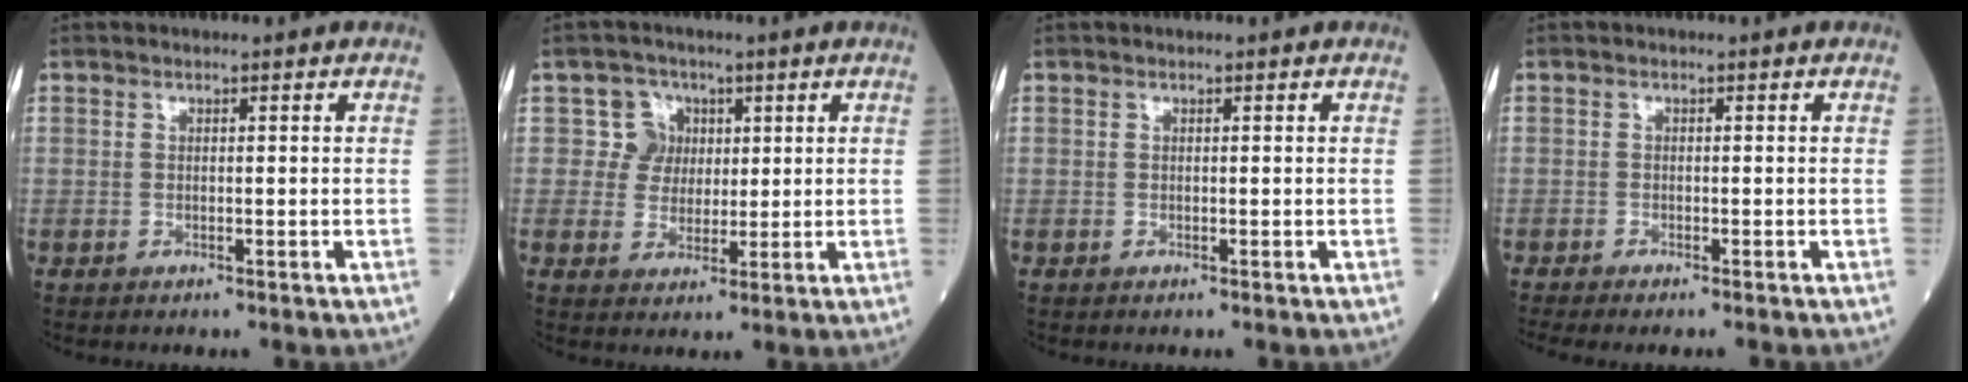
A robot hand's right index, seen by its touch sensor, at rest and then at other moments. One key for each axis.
{"total": 4.5, "fx": 1.4, "fy": 4.2, "fz": 0.2, "tx": 0.003, "ty": 0.012, "tz": 0.024}
{"total": 0.0}
{"total": 5.2, "fx": -4.6, "fy": 0.2, "fz": 2.4, "tx": -0.022, "ty": -0.008, "tz": -0.066}